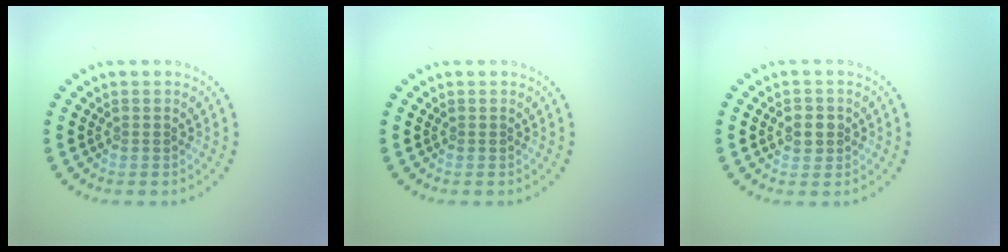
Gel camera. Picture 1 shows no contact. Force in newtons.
{"total": 0.0}
{"total": 1.7, "press": 1.7, "slide": 0.2}